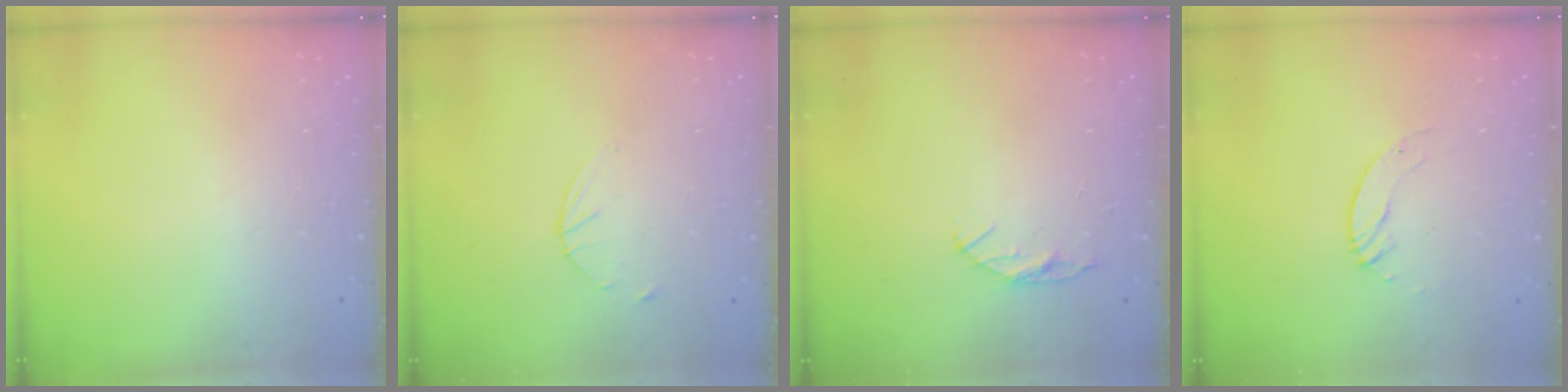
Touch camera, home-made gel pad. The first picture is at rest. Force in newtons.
{"total": 1.6, "press": 1.6, "slide": 0.2}
{"total": 5.1, "press": 5.1, "slide": 0.5}
{"total": 3.1, "press": 3.1, "slide": 0.3}